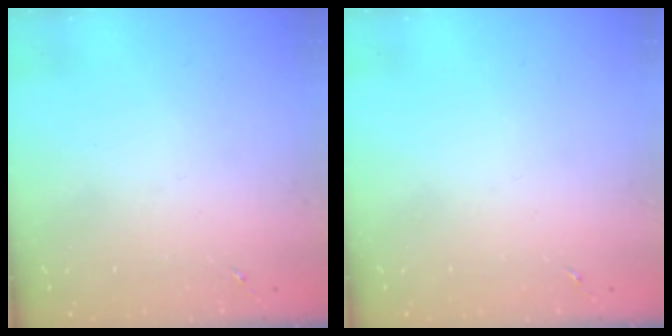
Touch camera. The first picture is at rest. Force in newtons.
{"total": 0.0}